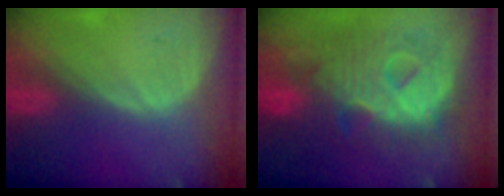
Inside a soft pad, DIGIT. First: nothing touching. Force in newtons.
{"total": 12.4, "press": 12.4, "slide": 1.3}